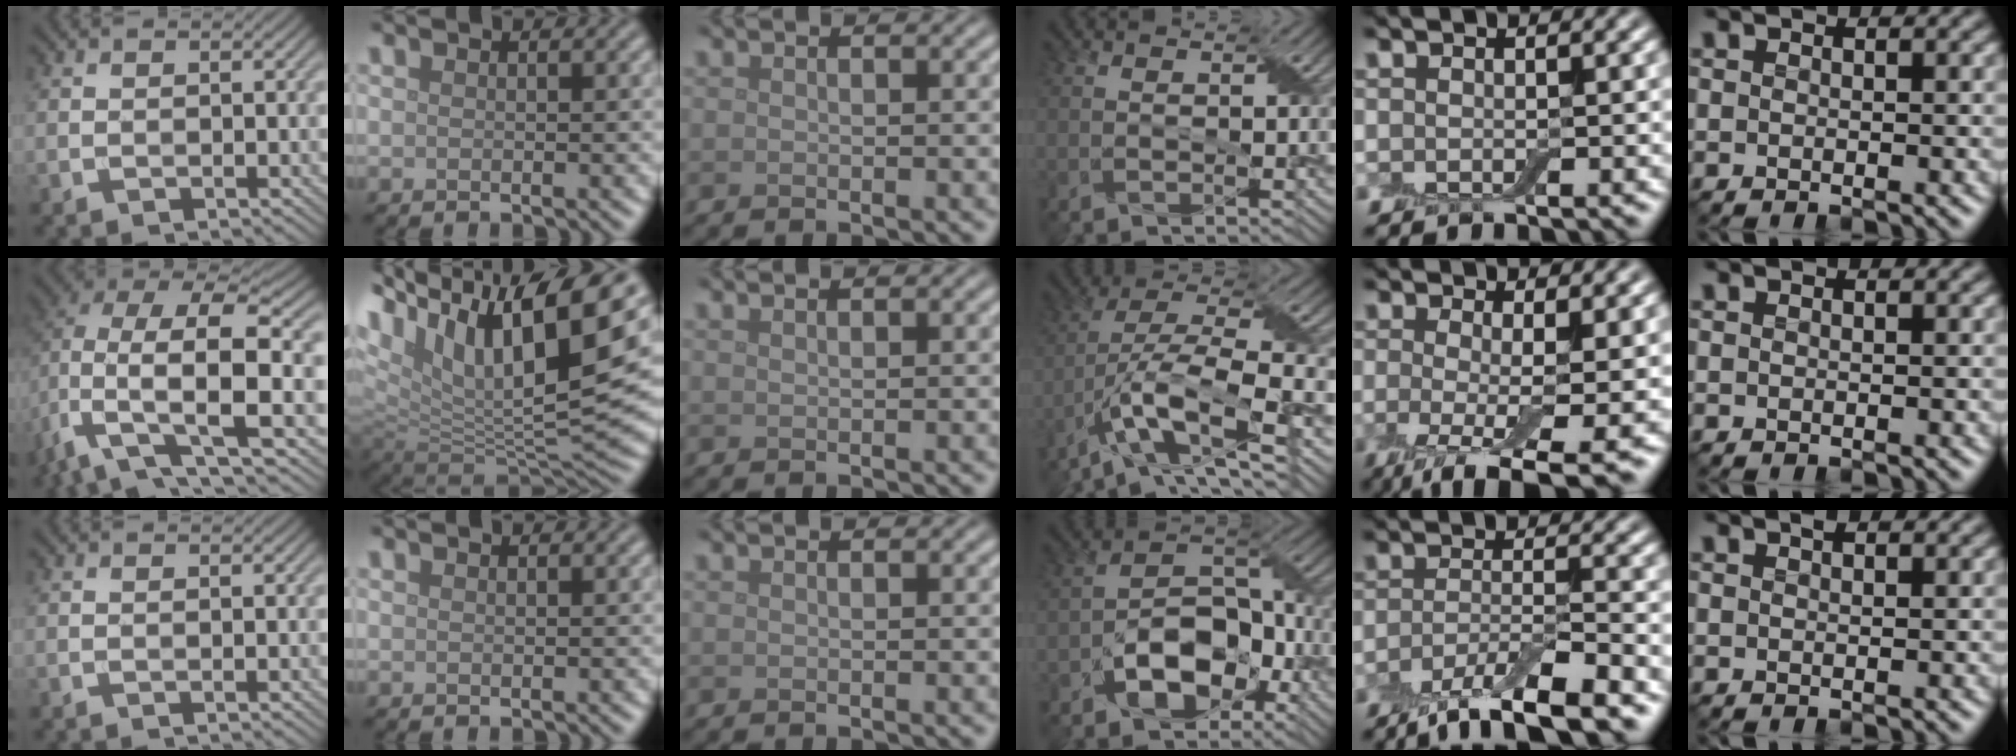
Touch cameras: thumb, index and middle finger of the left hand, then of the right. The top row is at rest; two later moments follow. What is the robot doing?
{"motion": "peel", "object": "bubble wrap"}